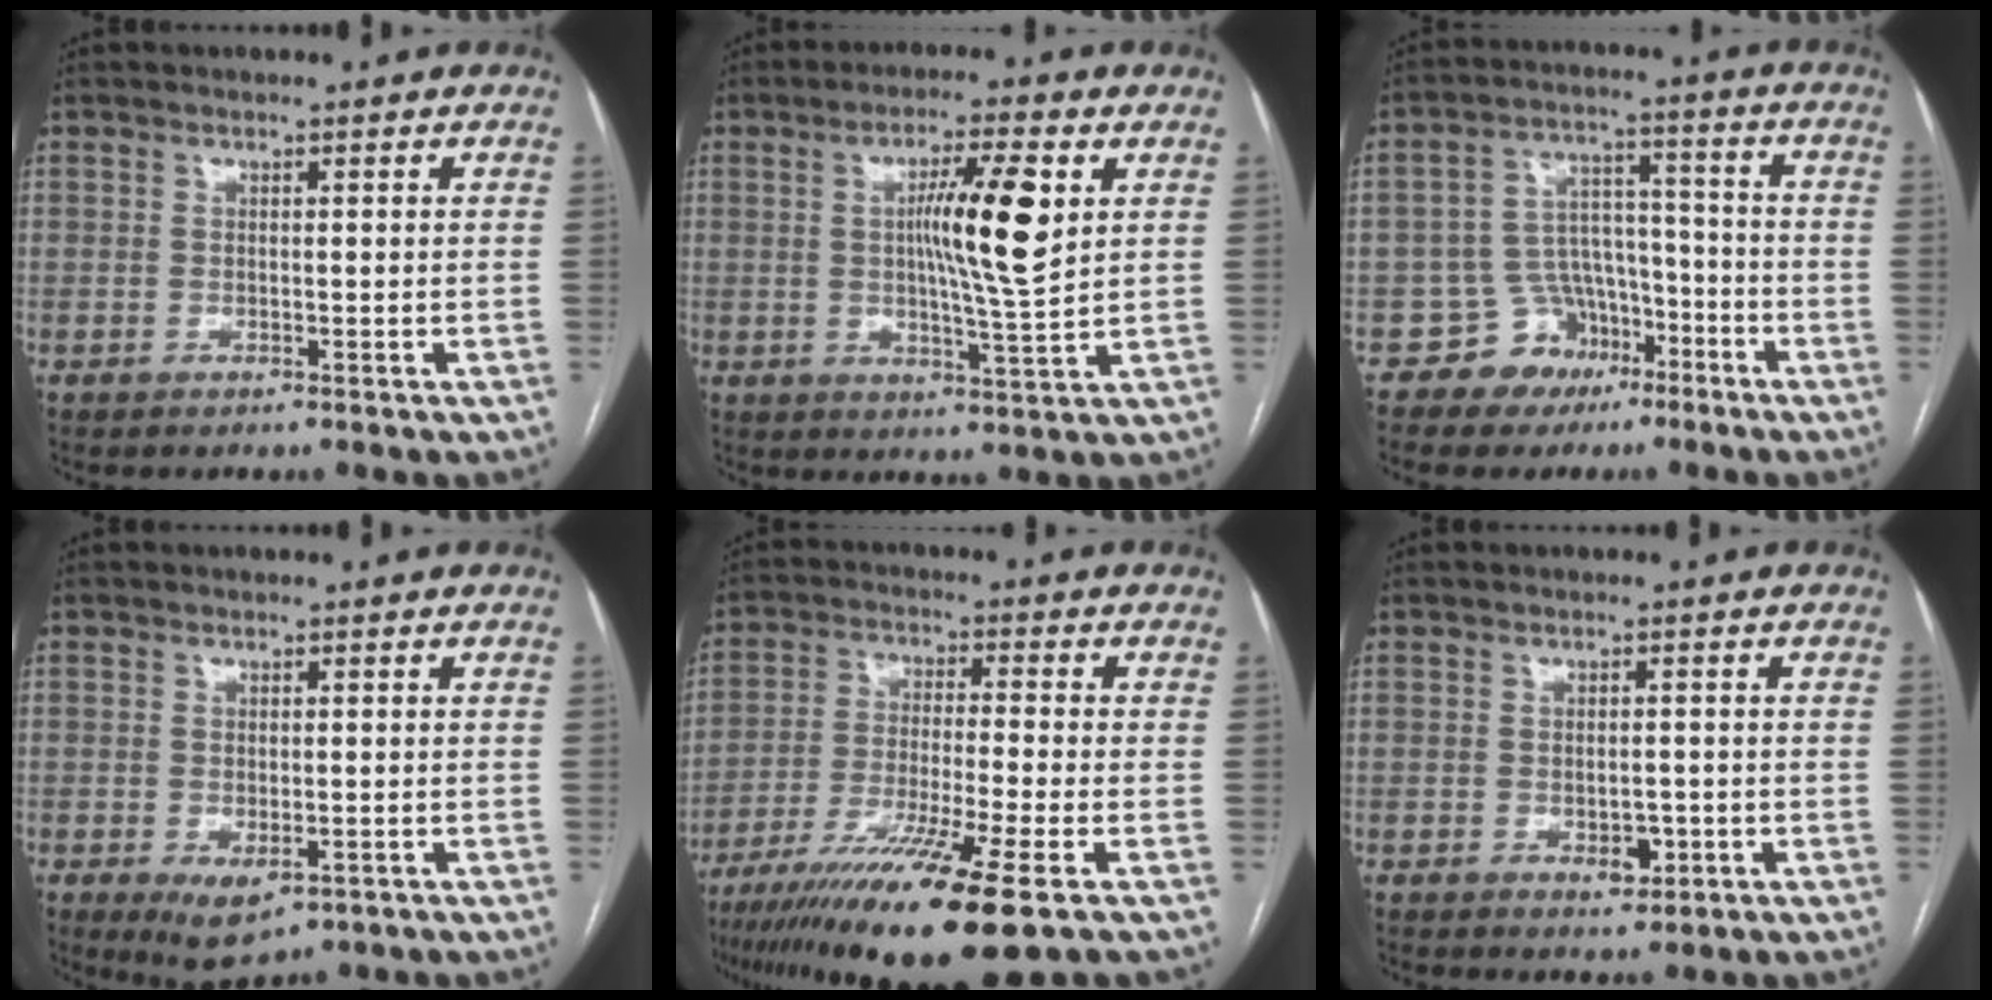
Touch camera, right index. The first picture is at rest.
{"total": 10.3, "force": [2.3, 0.2, 10.1], "torque": [-0.170, -0.003, 0.038]}
{"total": 8.0, "force": [-4.7, 6.4, 1.2], "torque": [-0.009, 0.034, -0.067]}
{"total": 5.3, "force": [-2.3, 2.5, 4.0], "torque": [-0.064, -0.010, -0.022]}
{"total": 16.0, "force": [-10.1, -0.5, 12.4], "torque": [-0.219, -0.046, -0.175]}
{"total": 2.9, "force": [-1.0, 1.6, 2.2], "torque": [-0.031, 0.001, -0.006]}